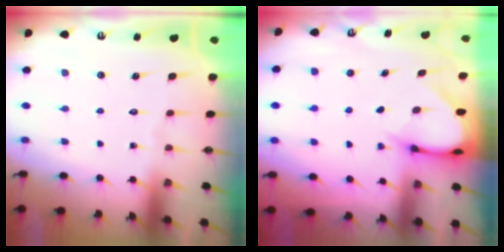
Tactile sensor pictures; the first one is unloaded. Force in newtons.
{"total": 3.7, "press": 3.7, "slide": 0.2}